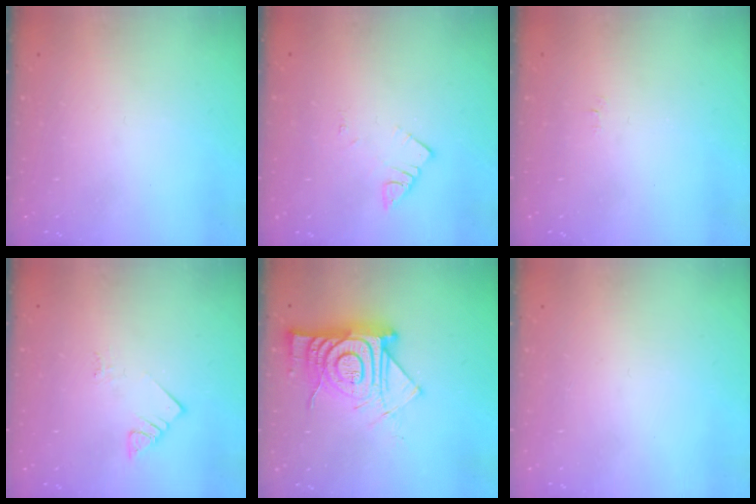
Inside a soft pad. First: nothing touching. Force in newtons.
{"total": 3.5, "press": 3.5, "slide": 0.2}
{"total": 2.5, "press": 2.5, "slide": 0.3}
{"total": 3.3, "press": 3.3, "slide": 0.4}
{"total": 16.8, "press": 16.7, "slide": 1.5}
{"total": 1.6, "press": 1.6, "slide": 0.1}